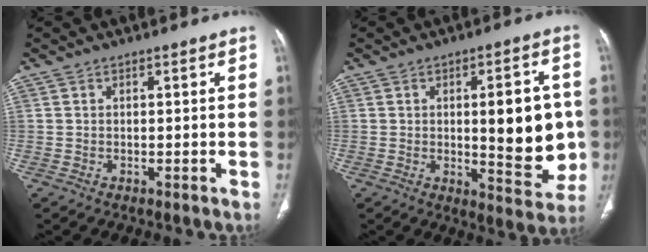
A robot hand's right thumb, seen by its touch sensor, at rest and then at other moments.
{"total": 15.3, "force": [0.2, 6.1, 14.0], "torque": [-0.140, -0.011, 0.013]}